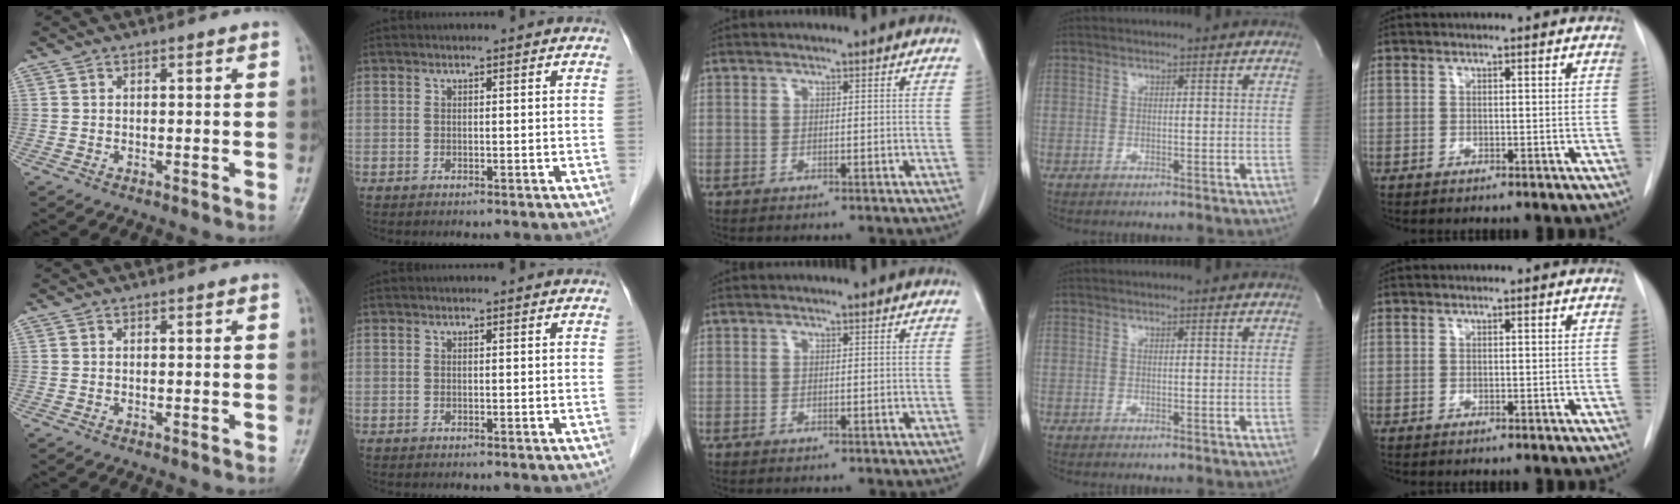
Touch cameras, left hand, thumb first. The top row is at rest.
{}